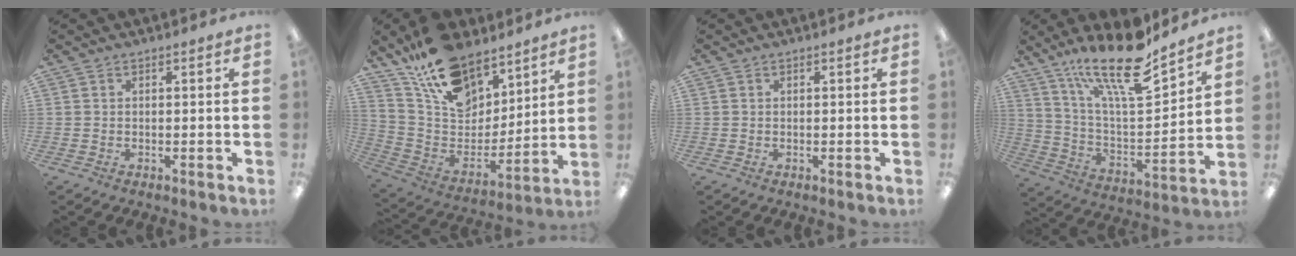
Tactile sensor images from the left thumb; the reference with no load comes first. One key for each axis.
{"total": 18.0, "fx": 13.6, "fy": 9.3, "fz": 7.3, "tx": -0.149, "ty": -0.085, "tz": 0.253}
{"total": 0.0}
{"total": 21.3, "fx": 15.8, "fy": 5.9, "fz": 13.0, "tx": -0.228, "ty": -0.104, "tz": 0.268}